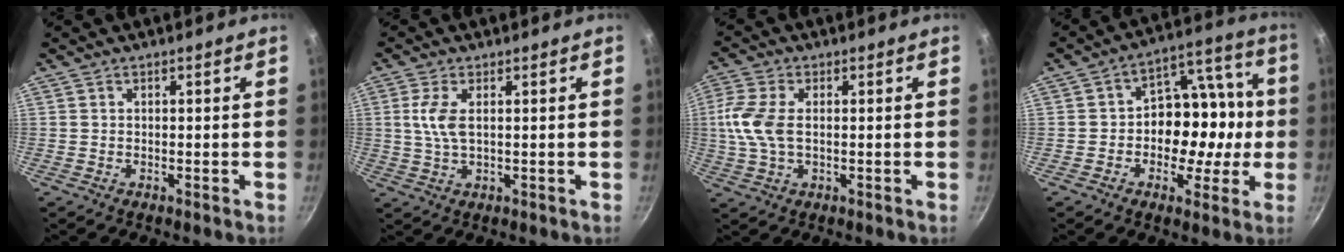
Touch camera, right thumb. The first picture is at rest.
{"total": 5.0, "force": [1.0, 2.1, 4.4], "torque": [-0.098, 0.002, 0.020]}
{"total": 8.6, "force": [0.4, 4.9, 7.0], "torque": [-0.155, 0.007, 0.001]}
{"total": 13.7, "force": [-1.8, 9.9, 9.3], "torque": [-0.080, 0.048, -0.034]}